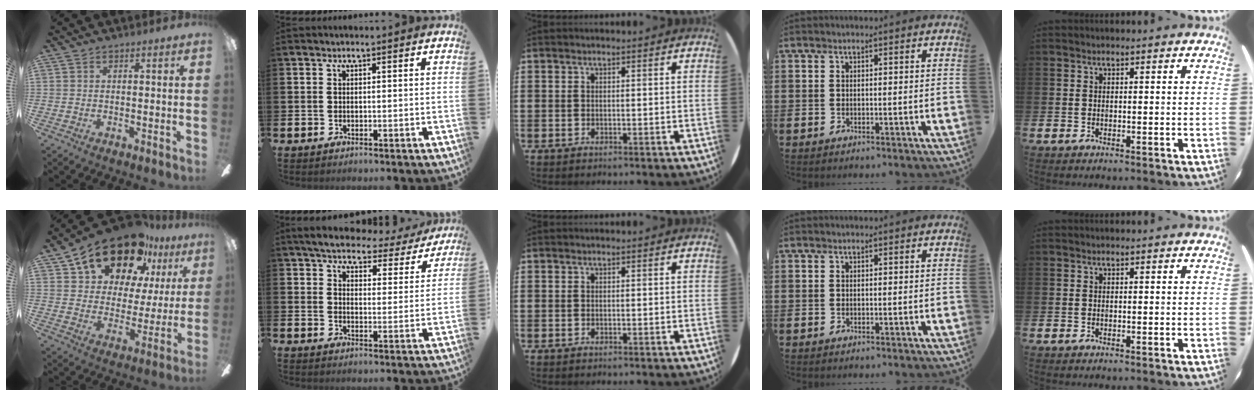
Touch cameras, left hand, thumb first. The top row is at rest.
{"thumb": {"total": 20.4, "force": [15.2, 9.9, 9.4], "torque": [-0.167, -0.096, 0.264]}, "index": {"total": 4.9, "force": [4.5, 1.3, 1.4], "torque": [-0.044, -0.031, 0.072]}}